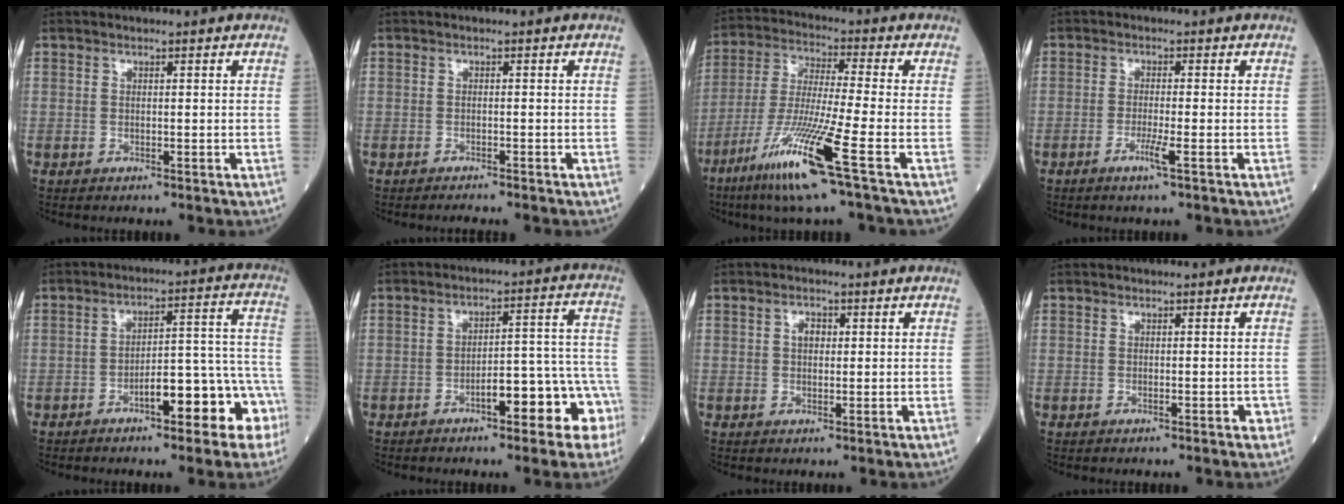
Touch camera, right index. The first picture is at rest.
{"total": 2.8, "force": [-2.6, 0.2, 1.0], "torque": [-0.011, -0.003, -0.033]}
{"total": 14.2, "force": [-7.3, -1.3, 12.1], "torque": [-0.250, -0.038, -0.140]}
{"total": 2.7, "force": [-1.5, -0.4, 2.3], "torque": [-0.048, -0.006, -0.031]}
{"total": 11.8, "force": [-5.6, 3.2, 9.8], "torque": [-0.112, 0.048, -0.073]}
{"total": 10.8, "force": [-5.1, 3.0, 8.9], "torque": [-0.096, 0.045, -0.065]}
{"total": 2.0, "force": [0.5, 1.3, 1.5], "torque": [-0.024, 0.004, 0.006]}
{"total": 0.9, "force": [-0.5, 0.4, 0.6], "torque": [-0.005, 0.002, -0.008]}